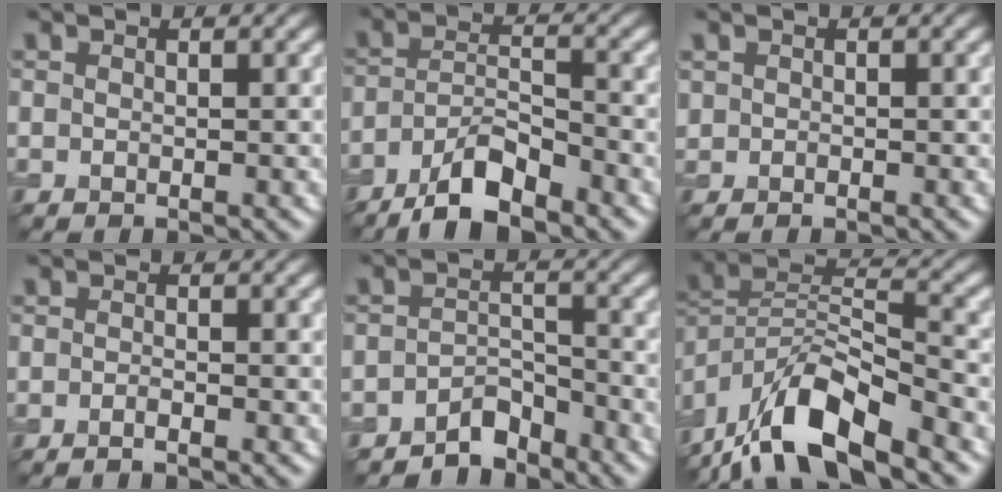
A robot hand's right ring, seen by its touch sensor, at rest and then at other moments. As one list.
[{"total": 6.4, "force": [-4.8, 1.7, 3.8], "torque": [-0.065, 0.003, -0.090]}, {"total": 0.0}, {"total": 1.0, "force": [-0.6, 0.2, 0.8], "torque": [-0.011, 0.000, -0.012]}, {"total": 3.2, "force": [-2.8, 1.2, 1.0], "torque": [-0.011, 0.012, -0.055]}, {"total": 11.5, "force": [-8.4, 3.6, 7.0], "torque": [-0.126, 0.014, -0.162]}]